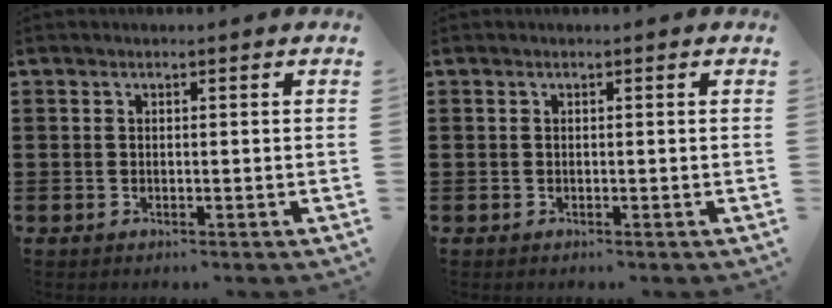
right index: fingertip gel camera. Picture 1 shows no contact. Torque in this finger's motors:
{"motor_torque": [0.22, 0.18, 0.00, -0.01]}